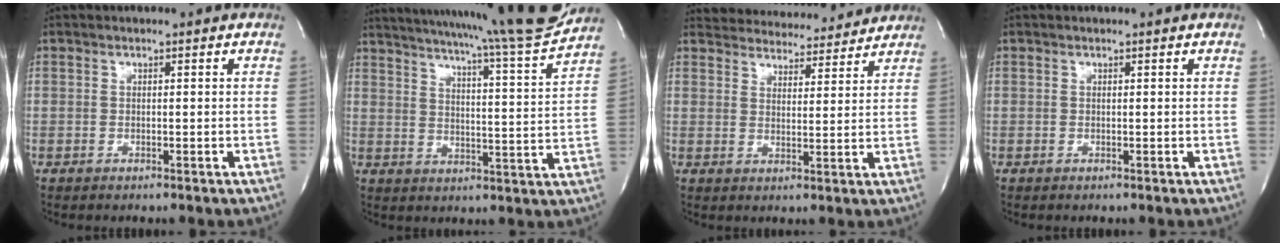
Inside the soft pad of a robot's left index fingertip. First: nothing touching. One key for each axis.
{"total": 19.8, "fx": 17.9, "fy": -1.5, "fz": 8.5, "tx": -0.139, "ty": -0.056, "tz": 0.237}
{"total": 13.4, "fx": 12.9, "fy": 3.1, "fz": 2.0, "tx": -0.018, "ty": 0.008, "tz": 0.164}
{"total": 0.0}